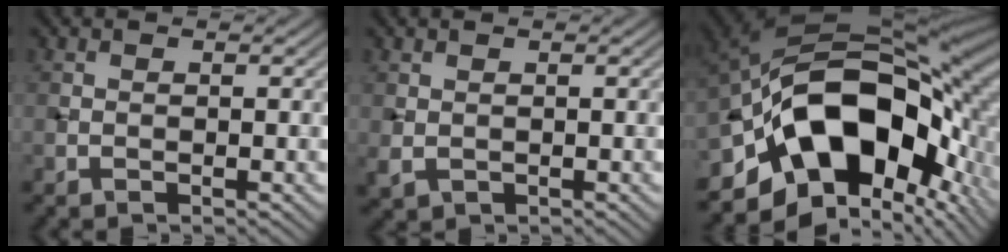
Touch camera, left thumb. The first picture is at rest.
{"total": 1.3, "force": [0.2, 1.0, 0.8], "torque": [-0.025, -0.005, 0.009]}
{"total": 18.9, "force": [-5.5, 11.4, 14.1], "torque": [-0.254, -0.016, -0.083]}